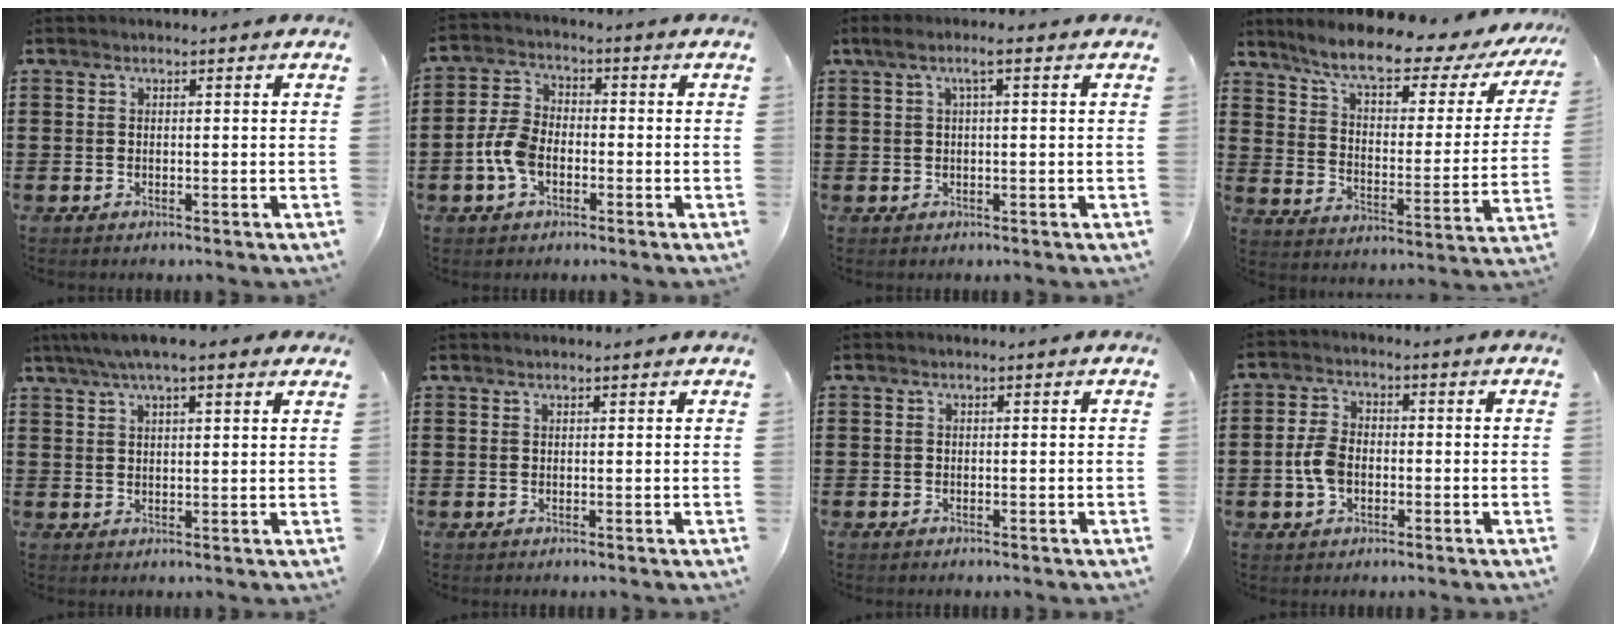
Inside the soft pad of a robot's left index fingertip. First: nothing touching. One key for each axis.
{"total": 5.9, "fx": -1.9, "fy": 3.7, "fz": 4.2, "tx": -0.117, "ty": -0.001, "tz": -0.044}
{"total": 2.5, "fx": 0.6, "fy": 0.3, "fz": 2.4, "tx": -0.046, "ty": 0.004, "tz": 0.008}
{"total": 8.7, "fx": 6.9, "fy": 1.1, "fz": 5.1, "tx": -0.110, "ty": -0.040, "tz": 0.109}
{"total": 5.4, "fx": 4.1, "fy": 1.0, "fz": 3.5, "tx": -0.076, "ty": 0.001, "tz": 0.072}
{"total": 0.8, "fx": 0.7, "fy": 0.0, "fz": 0.4, "tx": -0.008, "ty": 0.000, "tz": 0.014}
{"total": 0.0}
{"total": 5.2, "fx": -0.9, "fy": 3.3, "fz": 3.9, "tx": -0.099, "ty": 0.000, "tz": -0.024}